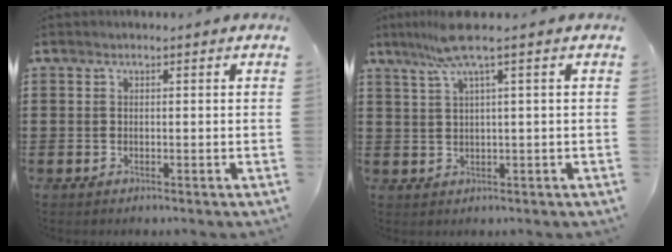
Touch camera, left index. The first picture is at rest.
{"total": 5.4, "force": [2.6, -0.4, 4.7], "torque": [-0.110, -0.004, 0.041]}